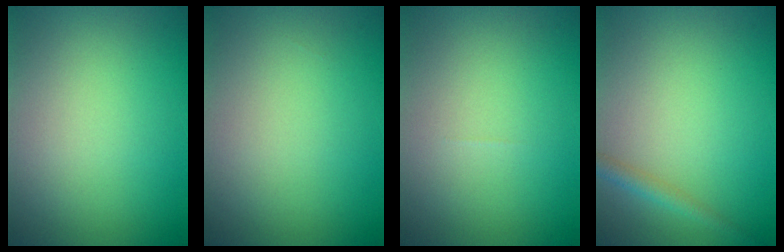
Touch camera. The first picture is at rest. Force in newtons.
{"total": 0.0}
{"total": 0.0}
{"total": 1.6, "press": 1.6, "slide": 0.1}